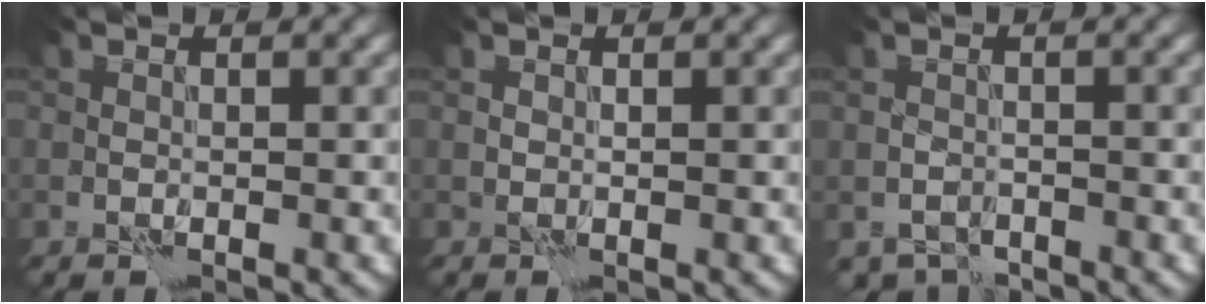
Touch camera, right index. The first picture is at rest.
{"total": 0.0}
{"total": 1.8, "force": [-1.6, 0.8, 0.2], "torque": [-0.001, -0.002, -0.032]}